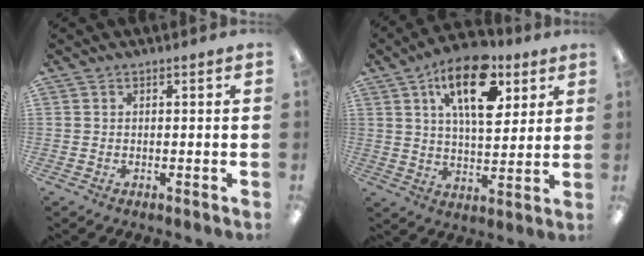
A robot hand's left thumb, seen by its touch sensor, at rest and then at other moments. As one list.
[{"total": 16.7, "force": [8.6, 8.2, 11.8], "torque": [-0.174, -0.022, 0.144]}]